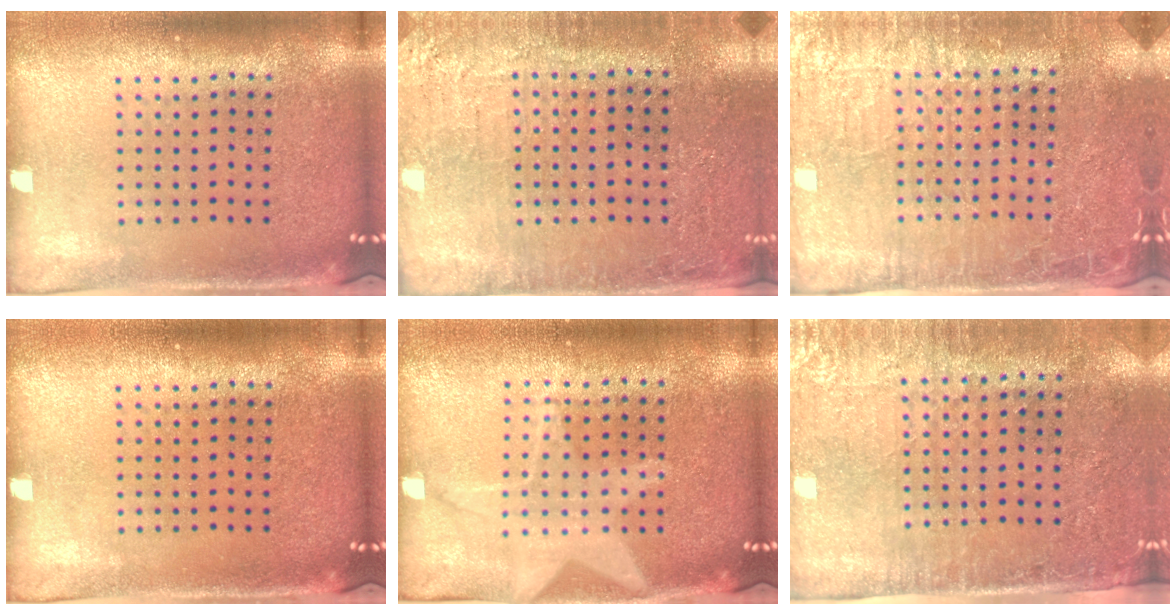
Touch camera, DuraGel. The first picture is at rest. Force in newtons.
{"total": 2.9, "press": 2.9, "slide": 0.4}
{"total": 4.1, "press": 3.9, "slide": 1.3}
{"total": 0.0}
{"total": 1.4, "press": 1.3, "slide": 0.3}
{"total": 2.9, "press": 2.5, "slide": 1.5}